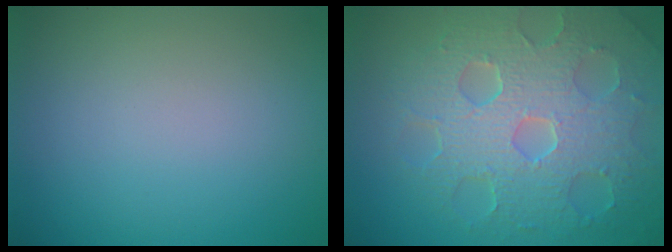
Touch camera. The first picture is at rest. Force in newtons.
{"total": 8.7, "press": 6.1, "slide": 6.1}